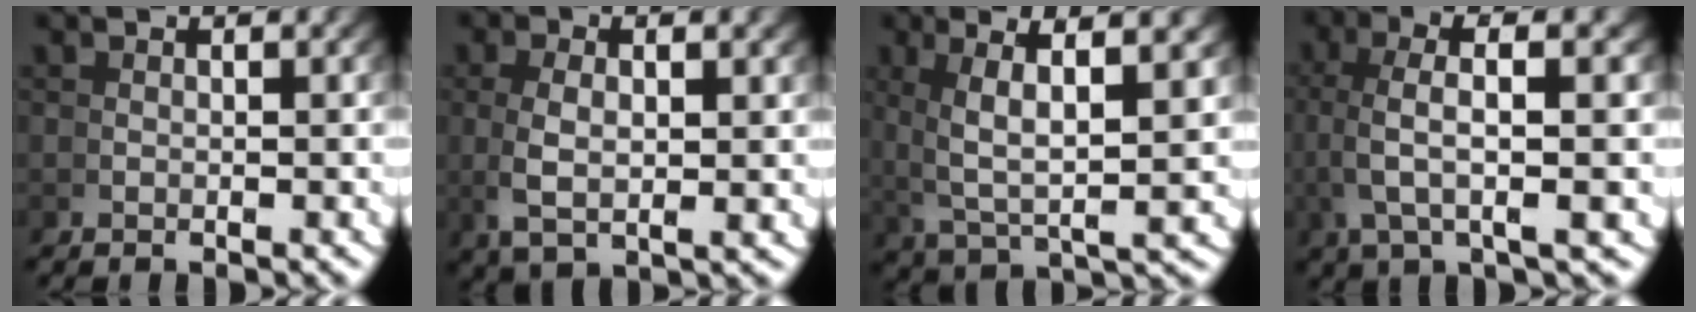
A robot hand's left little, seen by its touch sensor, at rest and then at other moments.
{"total": 3.4, "force": [0.6, 1.0, 3.2], "torque": [-0.079, -0.005, 0.024]}
{"total": 6.0, "force": [2.0, 1.6, 5.4], "torque": [-0.092, 0.003, 0.046]}
{"total": 5.7, "force": [2.9, 0.7, 4.9], "torque": [-0.089, 0.026, 0.048]}